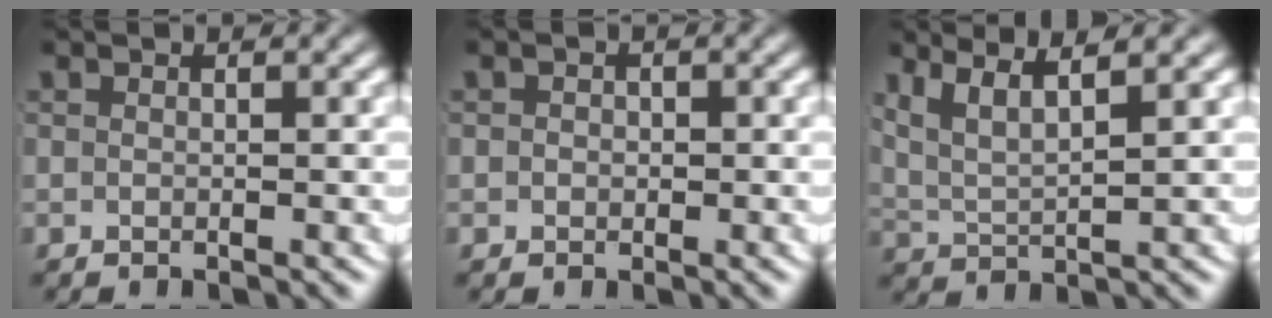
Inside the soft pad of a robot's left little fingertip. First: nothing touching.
{"total": 0.8, "force": [-0.3, 0.7, 0.2], "torque": [-0.006, -0.008, -0.003]}
{"total": 6.2, "force": [3.0, 3.9, 3.7], "torque": [-0.082, 0.001, 0.044]}